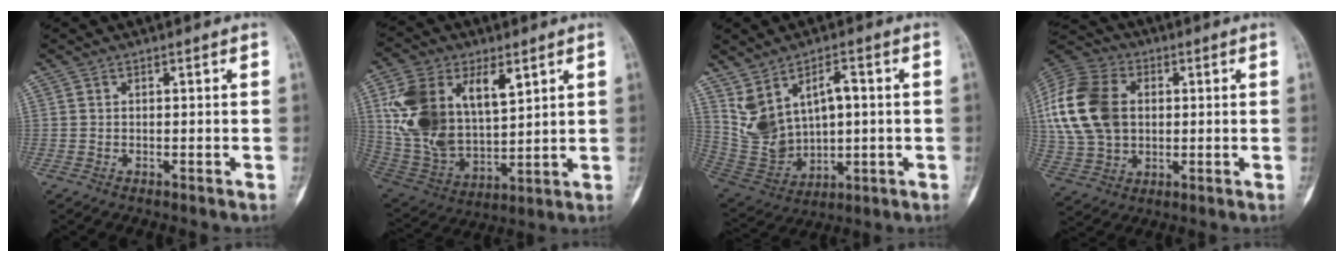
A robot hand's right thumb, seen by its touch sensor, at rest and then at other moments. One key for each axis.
{"total": 19.7, "fx": 6.8, "fy": 11.5, "fz": 14.4, "tx": -0.260, "ty": -0.023, "tz": 0.141}
{"total": 13.2, "fx": 3.1, "fy": 8.5, "fz": 9.6, "tx": -0.154, "ty": -0.002, "tz": 0.086}
{"total": 18.6, "fx": 2.6, "fy": 13.3, "fz": 12.8, "tx": -0.257, "ty": 0.012, "tz": 0.050}